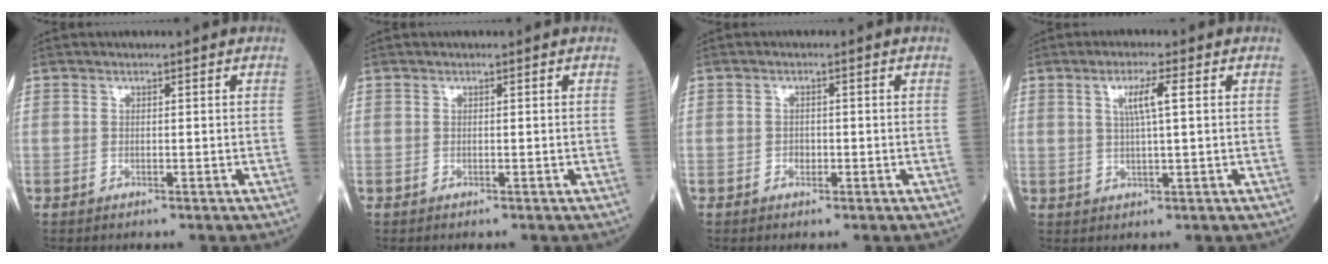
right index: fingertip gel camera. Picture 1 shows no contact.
{"total": 0.0}
{"total": 1.1, "force": [-0.4, 0.9, 0.5], "torque": [-0.003, 0.003, -0.005]}
{"total": 4.1, "force": [1.2, -0.1, 3.9], "torque": [-0.073, 0.002, 0.021]}